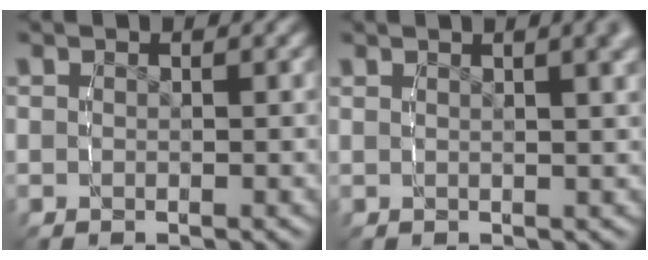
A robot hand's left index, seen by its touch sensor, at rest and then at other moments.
{"total": 3.8, "force": [2.0, 0.7, 3.2], "torque": [-0.030, 0.015, 0.028]}